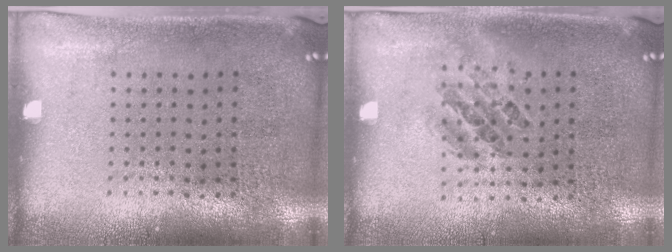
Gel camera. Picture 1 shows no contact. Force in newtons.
{"total": 0.9, "press": 0.8, "slide": 0.4}